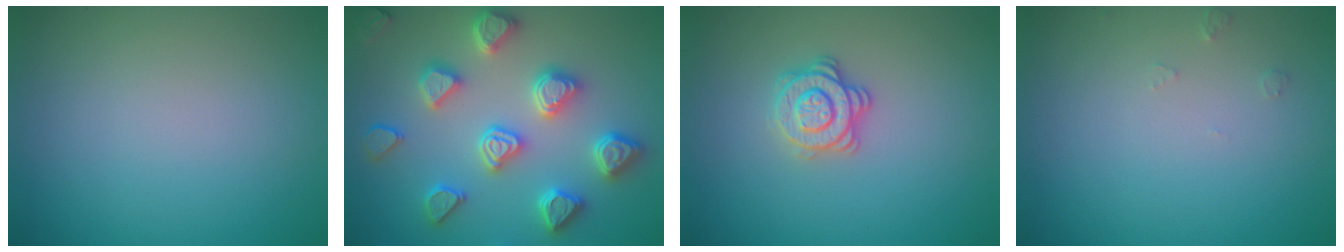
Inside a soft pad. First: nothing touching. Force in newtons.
{"total": 5.4, "press": 5.3, "slide": 1.2}
{"total": 2.8, "press": 2.6, "slide": 1.1}
{"total": 0.6, "press": 0.6, "slide": 0.1}